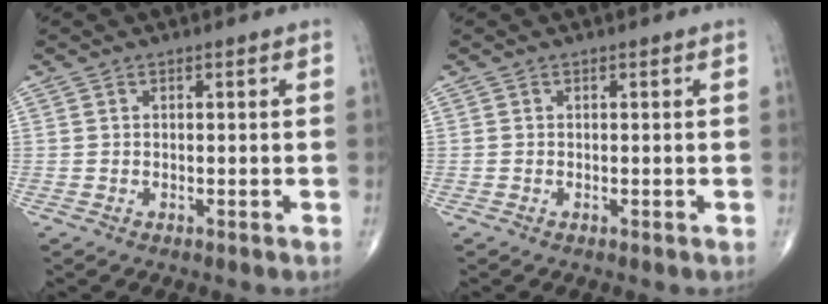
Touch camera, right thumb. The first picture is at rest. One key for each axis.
{"total": 0.0}